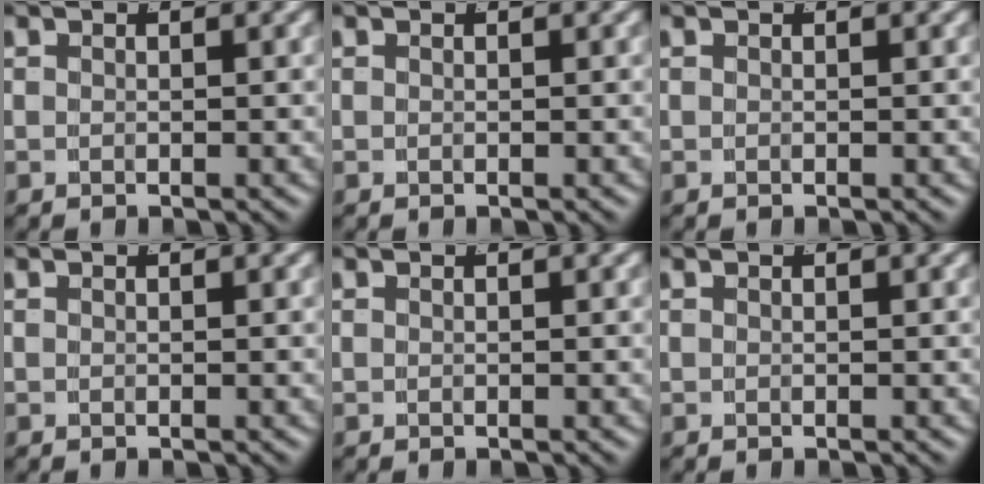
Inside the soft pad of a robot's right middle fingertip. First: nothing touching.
{"total": 0.0}
{"total": 0.0}
{"total": 0.0}
{"total": 0.0}
{"total": 0.0}